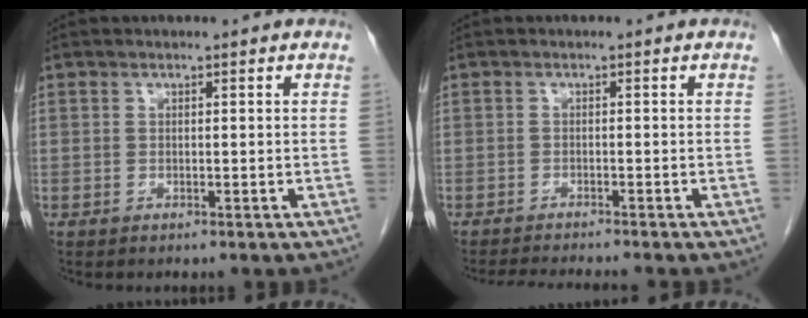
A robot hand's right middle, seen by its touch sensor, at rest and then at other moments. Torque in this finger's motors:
{"motor_torque": [0.01, -0.01, 0.00, 0.00]}